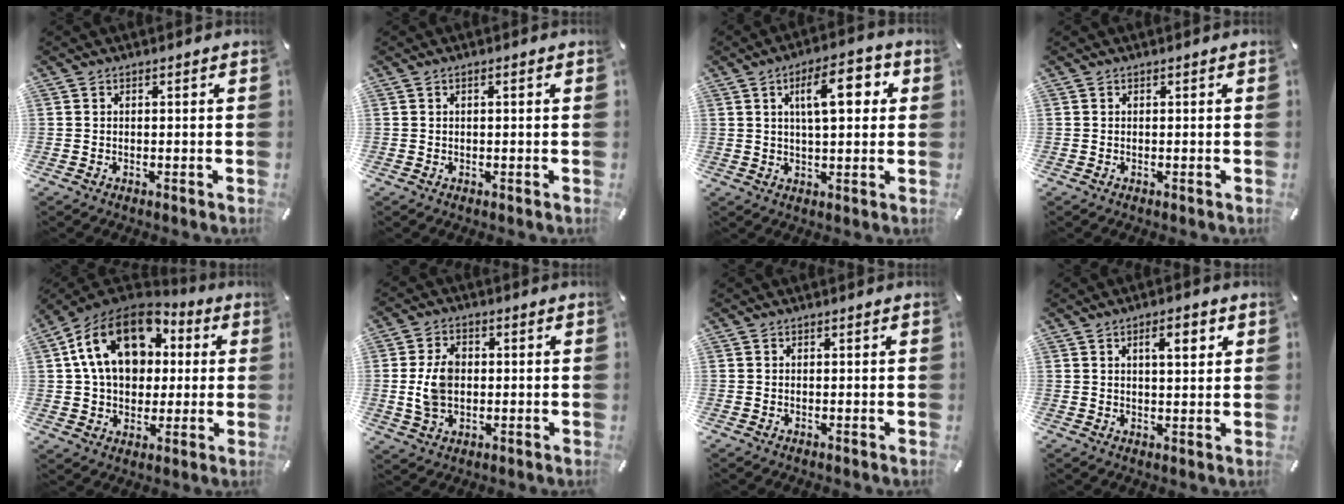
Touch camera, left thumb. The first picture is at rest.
{"total": 0.9, "force": [0.0, 0.2, 0.9], "torque": [-0.016, 0.001, 0.000]}
{"total": 11.6, "force": [3.7, 4.7, 9.9], "torque": [-0.156, -0.002, 0.056]}
{"total": 0.0}
{"total": 19.0, "force": [5.7, 13.7, 11.9], "torque": [-0.228, -0.009, 0.102]}
{"total": 8.2, "force": [-0.1, 6.1, 5.5], "torque": [-0.129, 0.008, -0.002]}
{"total": 0.0}
{"total": 5.6, "force": [2.5, 2.0, 4.6], "torque": [-0.065, -0.006, 0.034]}